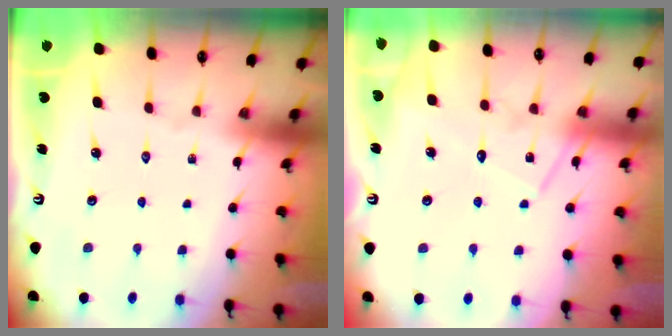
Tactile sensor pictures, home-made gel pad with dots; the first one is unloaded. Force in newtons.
{"total": 11.6, "press": 11.5, "slide": 0.8}